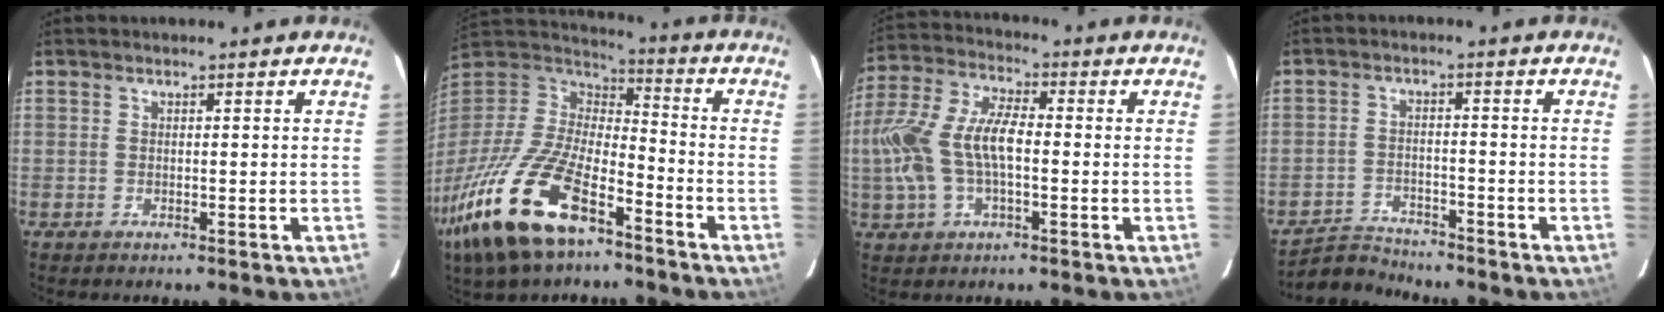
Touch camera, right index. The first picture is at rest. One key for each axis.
{"total": 26.0, "fx": -15.6, "fy": 10.9, "fz": 17.7, "tx": -0.379, "ty": -0.042, "tz": -0.282}
{"total": 13.9, "fx": -1.5, "fy": 6.7, "fz": 12.1, "tx": -0.263, "ty": 0.013, "tz": -0.030}
{"total": 5.9, "fx": -5.7, "fy": 1.4, "fz": -0.2, "tx": -0.018, "ty": 0.012, "tz": -0.106}